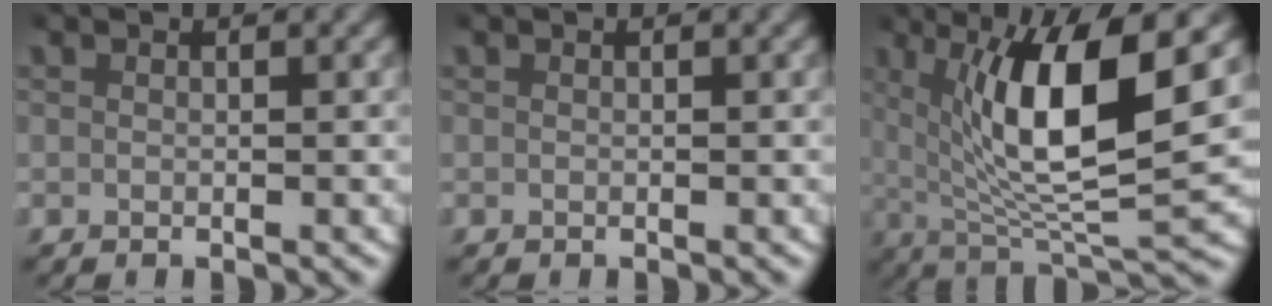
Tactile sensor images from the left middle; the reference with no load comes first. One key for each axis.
{"total": 0.0}
{"total": 12.1, "fx": 2.4, "fy": 4.3, "fz": 11.1, "tx": -0.177, "ty": 0.008, "tz": 0.041}